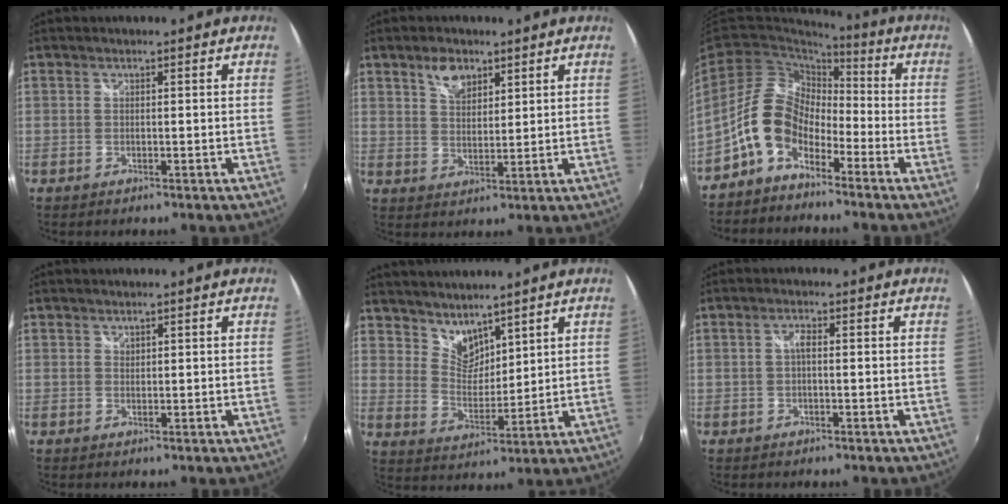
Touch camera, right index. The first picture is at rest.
{"total": 5.4, "force": [3.4, 3.0, 3.0], "torque": [-0.044, 0.007, 0.062]}
{"total": 10.1, "force": [-5.9, 6.2, 5.5], "torque": [-0.105, 0.022, -0.118]}
{"total": 0.6, "force": [0.5, 0.3, 0.0], "torque": [0.001, 0.001, 0.009]}
{"total": 6.8, "force": [5.8, 3.1, 1.8], "torque": [-0.020, 0.002, 0.113]}
{"total": 1.5, "force": [-0.1, 0.5, 1.4], "torque": [-0.026, 0.006, -0.006]}